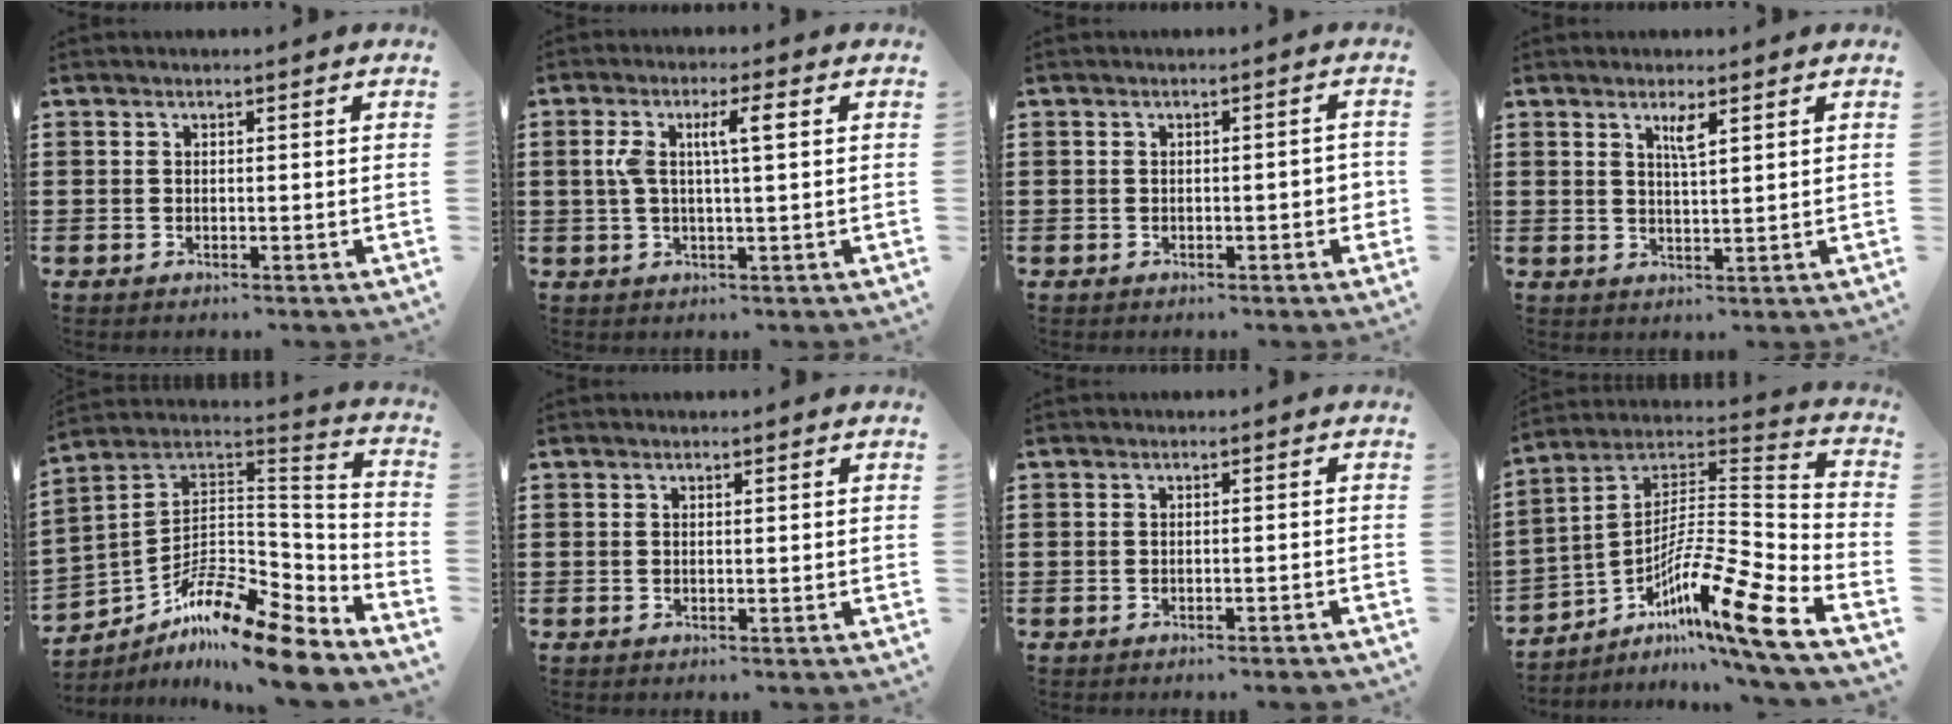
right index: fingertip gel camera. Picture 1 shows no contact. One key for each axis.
{"total": 5.3, "fx": 1.0, "fy": 0.9, "fz": 5.1, "tx": -0.106, "ty": 0.002, "tz": 0.010}
{"total": 2.0, "fx": -0.5, "fy": 0.5, "fz": 1.8, "tx": -0.029, "ty": 0.002, "tz": -0.009}
{"total": 2.6, "fx": 1.5, "fy": 0.4, "fz": 2.0, "tx": -0.035, "ty": -0.002, "tz": 0.023}
{"total": 12.6, "fx": -9.8, "fy": 3.2, "fz": 7.3, "tx": -0.133, "ty": 0.022, "tz": -0.188}
{"total": 0.0}
{"total": 0.8, "fx": -0.7, "fy": -0.2, "fz": 0.4, "tx": -0.007, "ty": -0.001, "tz": -0.013}
{"total": 12.6, "fx": -8.2, "fy": 0.6, "fz": 9.5, "tx": -0.167, "ty": -0.013, "tz": -0.163}